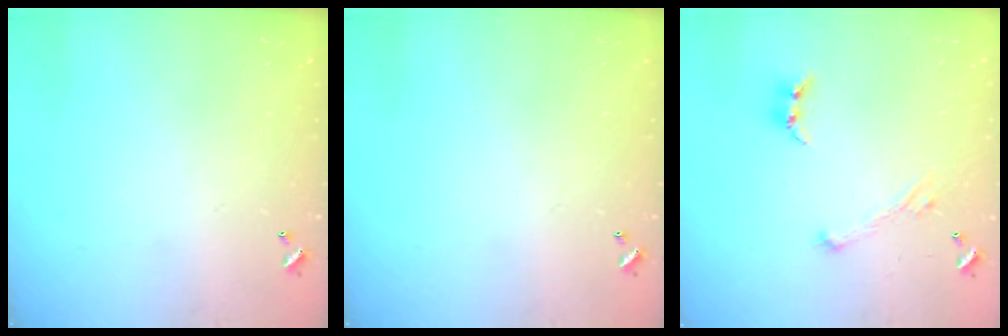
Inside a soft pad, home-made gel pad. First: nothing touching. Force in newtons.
{"total": 0.0}
{"total": 1.8, "press": 1.7, "slide": 0.6}